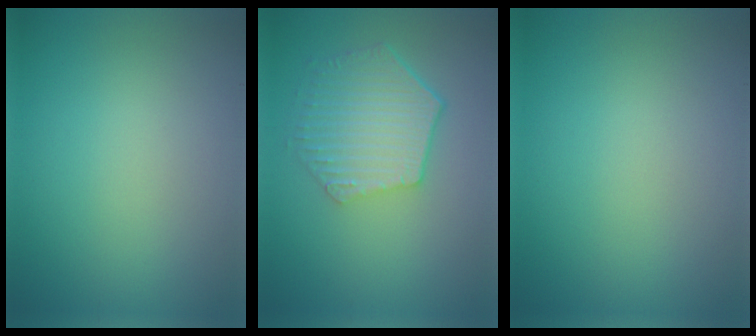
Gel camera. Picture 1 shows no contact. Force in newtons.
{"total": 5.8, "press": 4.4, "slide": 3.8}
{"total": 0.0}